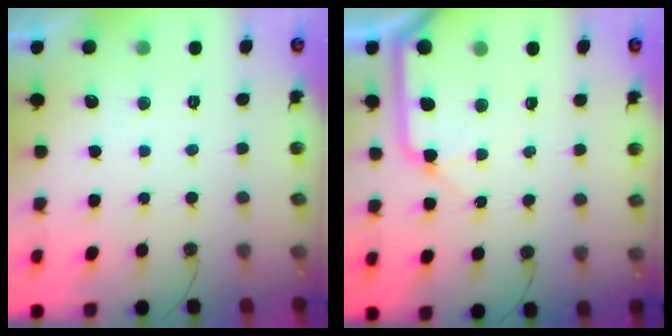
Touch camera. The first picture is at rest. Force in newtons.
{"total": 10.6, "press": 10.5, "slide": 1.6}